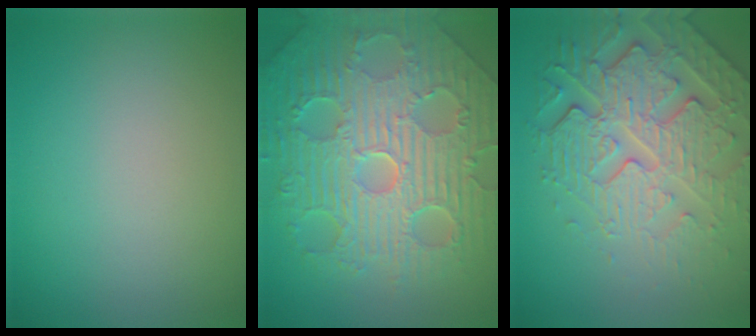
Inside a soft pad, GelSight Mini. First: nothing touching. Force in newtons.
{"total": 11.5, "press": 7.5, "slide": 8.8}
{"total": 6.3, "press": 5.3, "slide": 3.5}